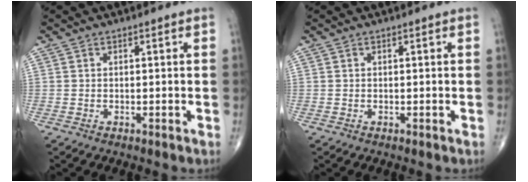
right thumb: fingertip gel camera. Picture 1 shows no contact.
{"total": 0.0}